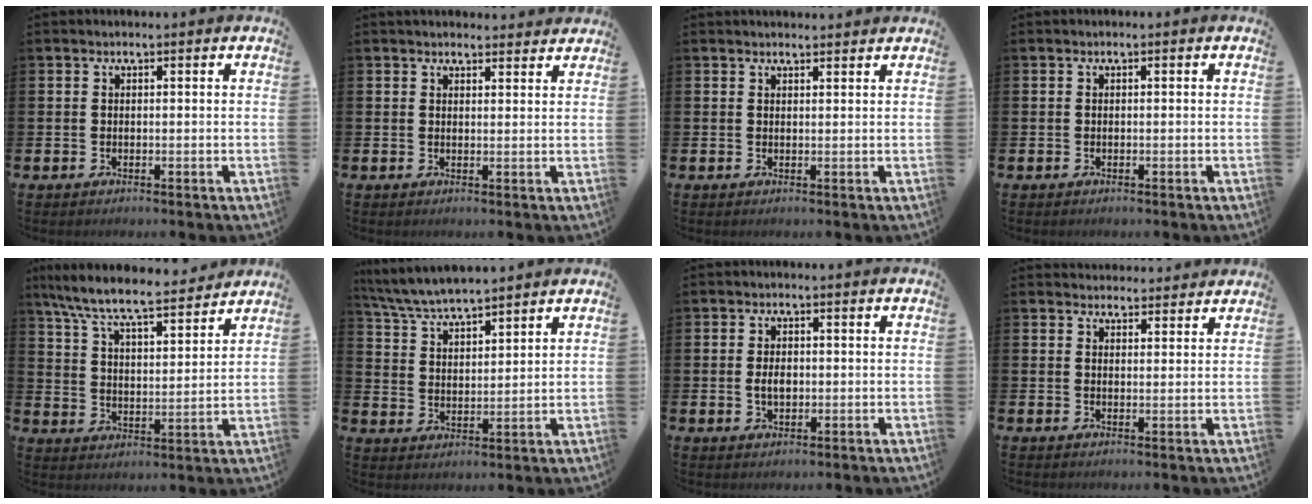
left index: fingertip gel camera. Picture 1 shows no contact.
{"total": 2.3, "force": [2.2, 0.6, 0.1], "torque": [0.002, -0.010, 0.040]}
{"total": 1.3, "force": [1.3, 0.2, 0.1], "torque": [0.005, -0.003, 0.022]}
{"total": 0.0}
{"total": 8.6, "force": [7.9, 1.1, 3.2], "torque": [-0.101, -0.049, 0.139]}
{"total": 6.1, "force": [6.0, 0.5, 1.0], "torque": [-0.050, -0.028, 0.109]}
{"total": 2.6, "force": [0.0, 1.7, 2.0], "torque": [-0.017, -0.003, -0.006]}
{"total": 3.0, "force": [2.9, 0.8, -0.2], "torque": [0.006, -0.015, 0.052]}